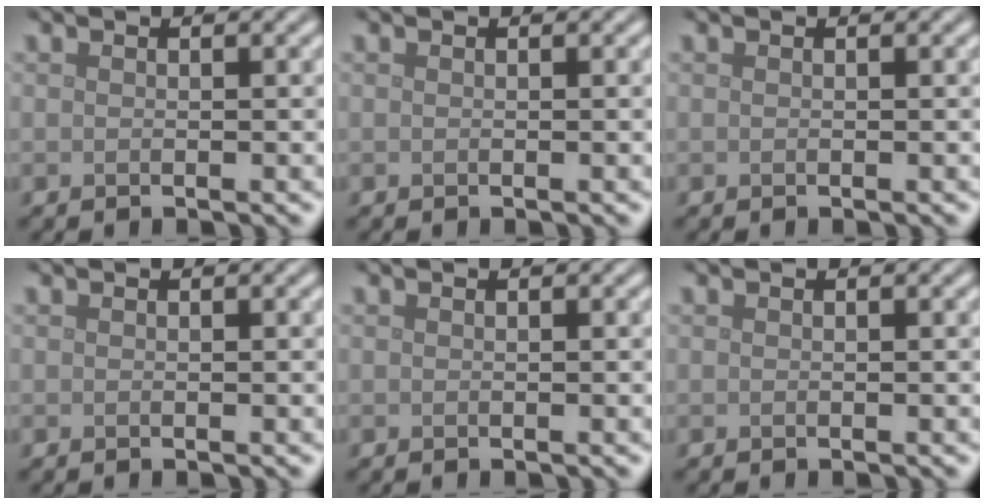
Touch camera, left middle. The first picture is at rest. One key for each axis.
{"total": 0.0}
{"total": 0.0}
{"total": 0.0}
{"total": 0.0}
{"total": 0.0}